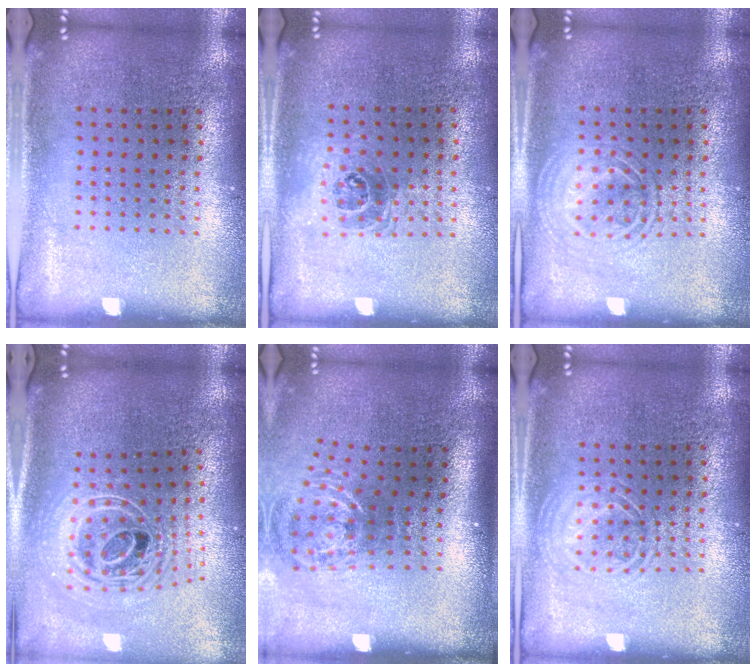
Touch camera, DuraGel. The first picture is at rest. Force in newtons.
{"total": 1.0, "press": 0.9, "slide": 0.5}
{"total": 1.2, "press": 1.2, "slide": 0.1}
{"total": 2.6, "press": 1.9, "slide": 1.8}
{"total": 1.8, "press": 1.3, "slide": 1.3}
{"total": 1.8, "press": 1.8, "slide": 0.3}